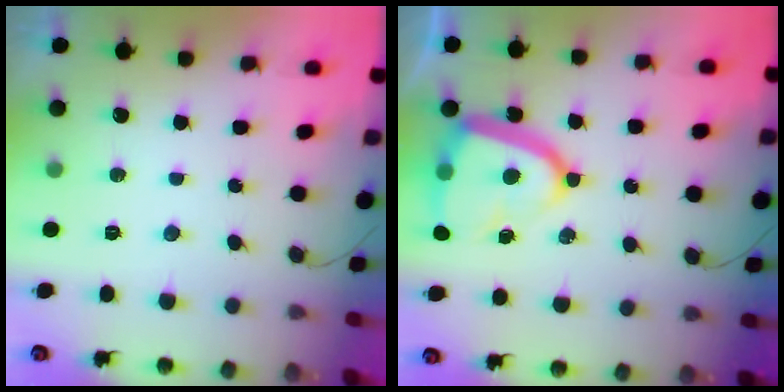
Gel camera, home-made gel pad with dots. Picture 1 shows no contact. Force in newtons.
{"total": 14.4, "press": 14.4, "slide": 1.3}